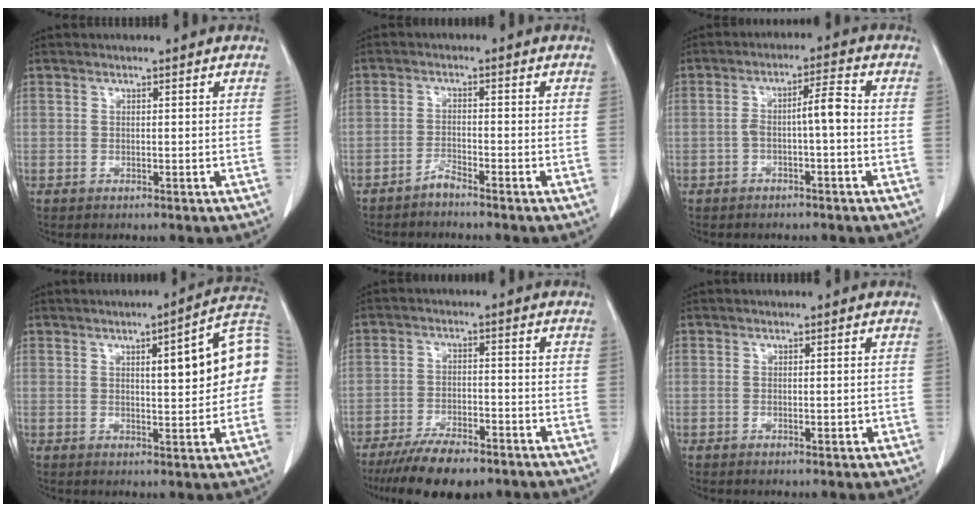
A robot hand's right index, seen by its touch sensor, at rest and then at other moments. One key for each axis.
{"total": 1.8, "fx": -1.7, "fy": -0.3, "fz": 0.4, "tx": -0.007, "ty": -0.002, "tz": -0.034}
{"total": 4.7, "fx": -0.9, "fy": 0.5, "fz": 4.6, "tx": -0.079, "ty": 0.021, "tz": -0.012}
{"total": 11.9, "fx": 1.5, "fy": 2.0, "fz": 11.6, "tx": -0.147, "ty": 0.030, "tz": 0.016}
{"total": 10.3, "fx": -8.0, "fy": 3.2, "fz": 5.7, "tx": -0.091, "ty": -0.014, "tz": -0.131}
{"total": 1.0, "fx": -0.3, "fy": 0.3, "fz": 0.9, "tx": -0.018, "ty": -0.001, "tz": -0.001}